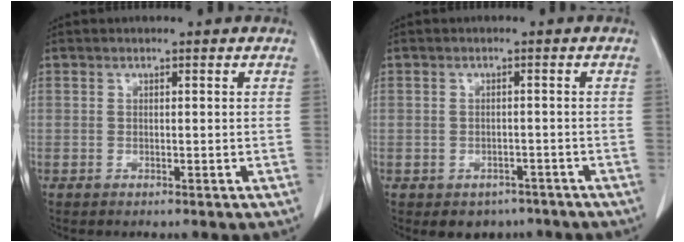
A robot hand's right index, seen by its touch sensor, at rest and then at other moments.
{"total": 4.0, "force": [-2.8, 2.8, 0.7], "torque": [0.002, 0.008, -0.033]}